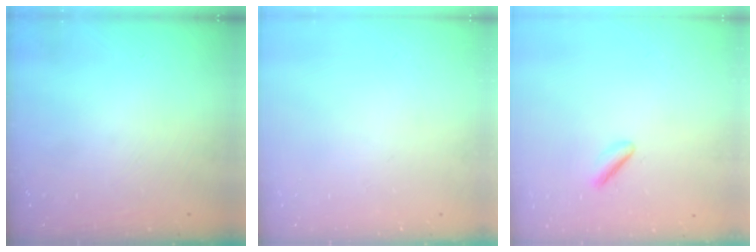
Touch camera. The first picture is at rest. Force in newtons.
{"total": 0.0}
{"total": 2.0, "press": 1.9, "slide": 0.6}